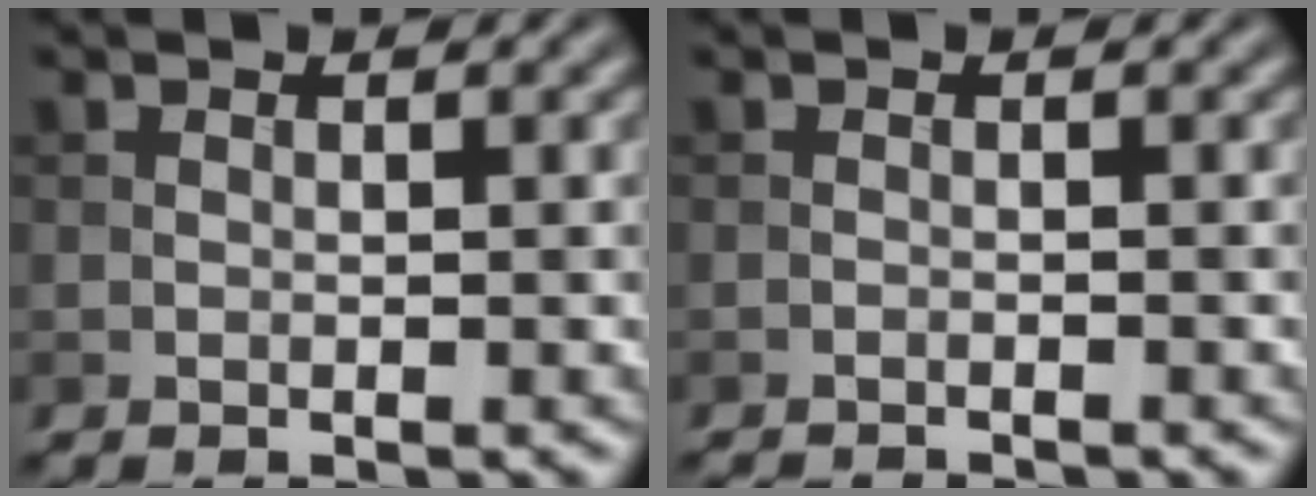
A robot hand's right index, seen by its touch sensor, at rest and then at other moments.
{"total": 1.7, "force": [-1.6, 0.2, 0.4], "torque": [-0.001, -0.006, -0.027]}